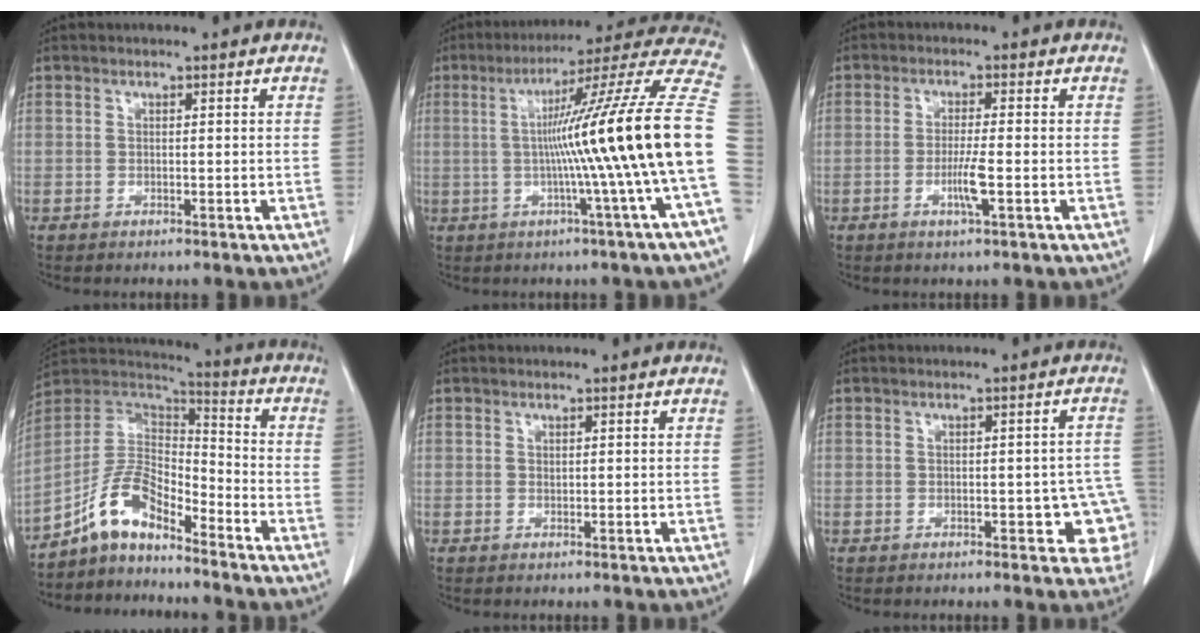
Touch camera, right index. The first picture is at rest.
{"total": 22.4, "force": [-1.6, -2.9, 22.1], "torque": [-0.247, 0.019, -0.042]}
{"total": 3.9, "force": [-1.3, -0.2, 3.7], "torque": [-0.072, -0.006, -0.025]}
{"total": 9.8, "force": [-7.3, 3.6, 5.5], "torque": [-0.116, 0.033, -0.142]}
{"total": 0.0}
{"total": 5.8, "force": [-1.7, 2.7, 4.9], "torque": [-0.029, 0.017, -0.017]}